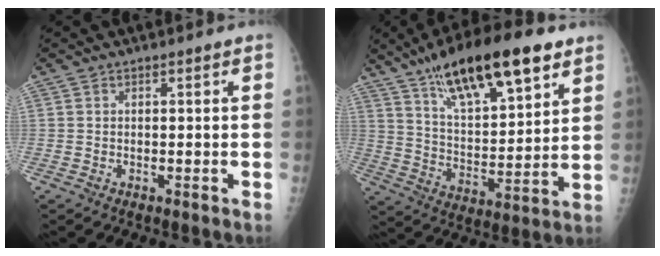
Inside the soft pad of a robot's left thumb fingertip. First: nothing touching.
{"total": 22.0, "force": [13.4, 7.4, 15.8], "torque": [-0.237, -0.042, 0.230]}